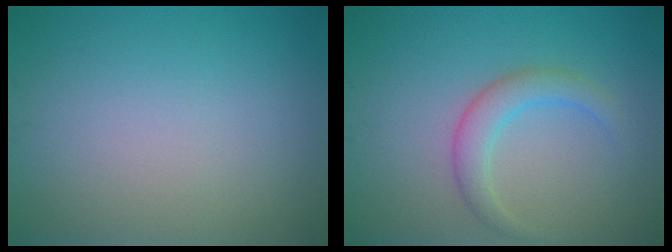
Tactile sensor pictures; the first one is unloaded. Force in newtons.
{"total": 2.8, "press": 2.8, "slide": 0.2}